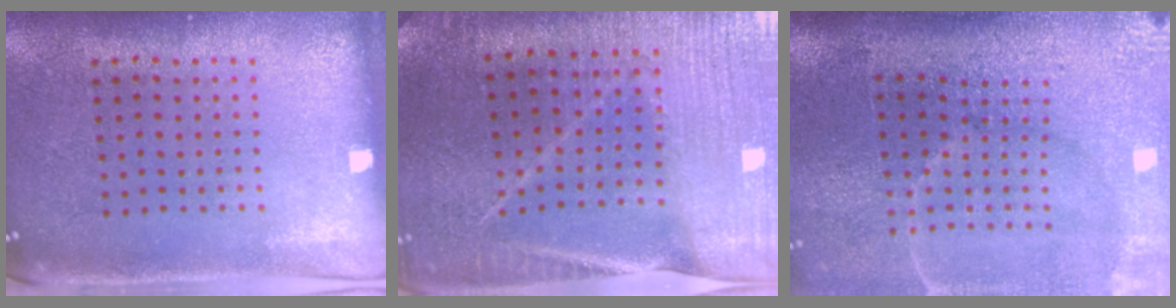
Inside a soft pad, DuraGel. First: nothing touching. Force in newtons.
{"total": 2.3, "press": 2.3, "slide": 0.1}
{"total": 4.7, "press": 3.9, "slide": 2.7}